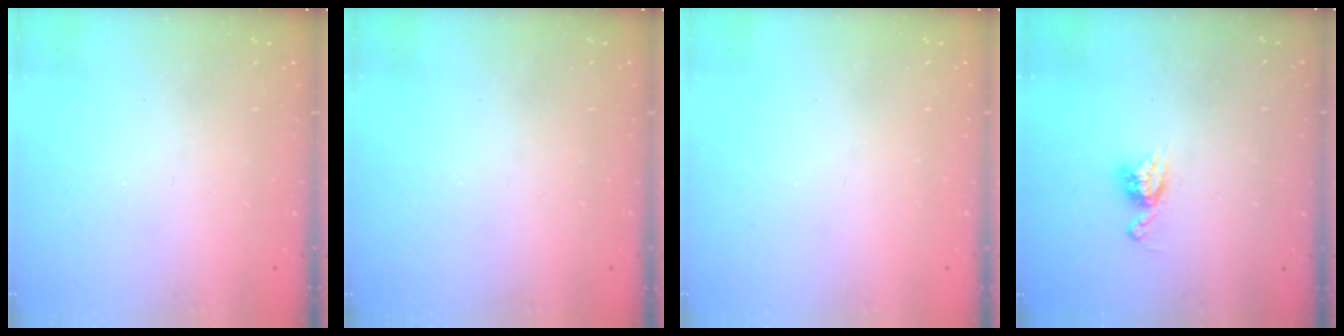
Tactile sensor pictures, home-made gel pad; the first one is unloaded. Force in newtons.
{"total": 0.0}
{"total": 0.0}
{"total": 7.7, "press": 7.7, "slide": 0.6}